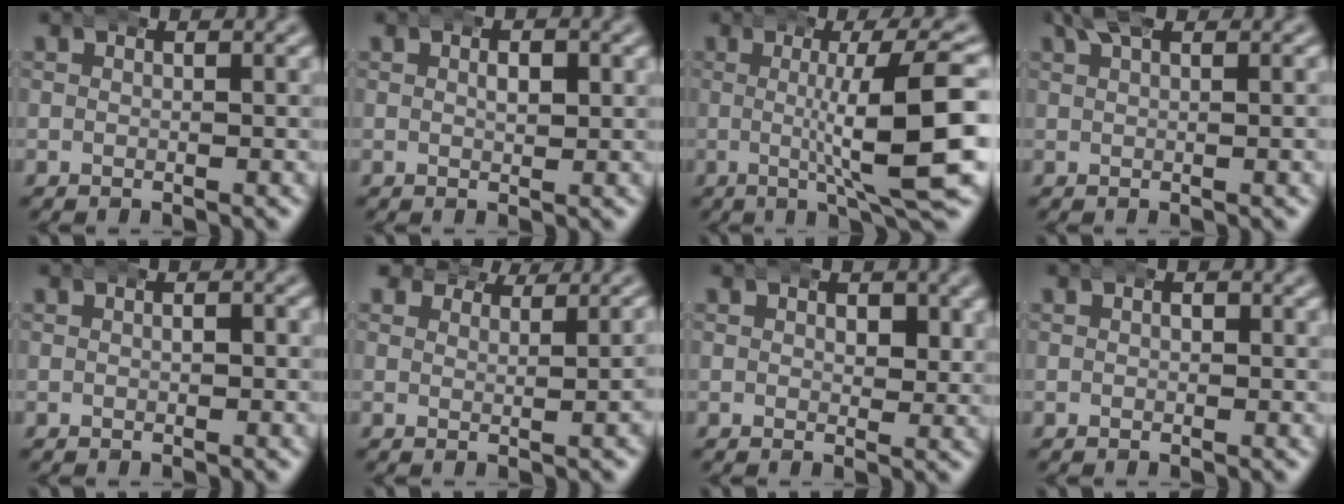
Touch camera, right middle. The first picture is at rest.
{"total": 1.9, "force": [0.5, 0.9, 1.6], "torque": [-0.015, 0.003, 0.005]}
{"total": 9.6, "force": [0.1, 1.6, 9.5], "torque": [-0.129, 0.003, 0.003]}
{"total": 2.0, "force": [1.5, 0.2, 1.3], "torque": [-0.022, 0.004, 0.024]}
{"total": 1.0, "force": [0.0, 0.7, 0.7], "torque": [-0.006, 0.000, -0.002]}
{"total": 1.4, "force": [1.4, 0.1, -0.2], "torque": [0.008, -0.007, 0.024]}
{"total": 1.9, "force": [0.7, 1.3, 1.2], "torque": [-0.013, -0.007, 0.012]}
{"total": 0.6, "force": [0.1, 0.4, 0.4], "torque": [-0.002, -0.001, 0.003]}